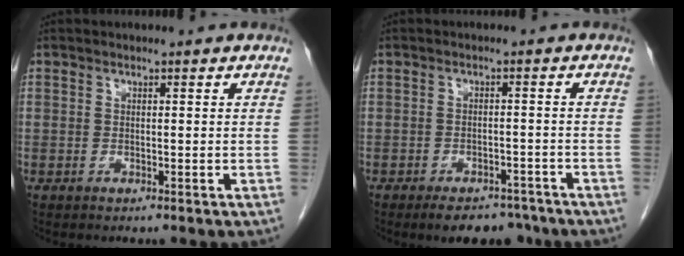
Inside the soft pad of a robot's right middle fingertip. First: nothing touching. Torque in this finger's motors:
{"motor_torque": [1.18, -0.96, 0.44, 0.11]}